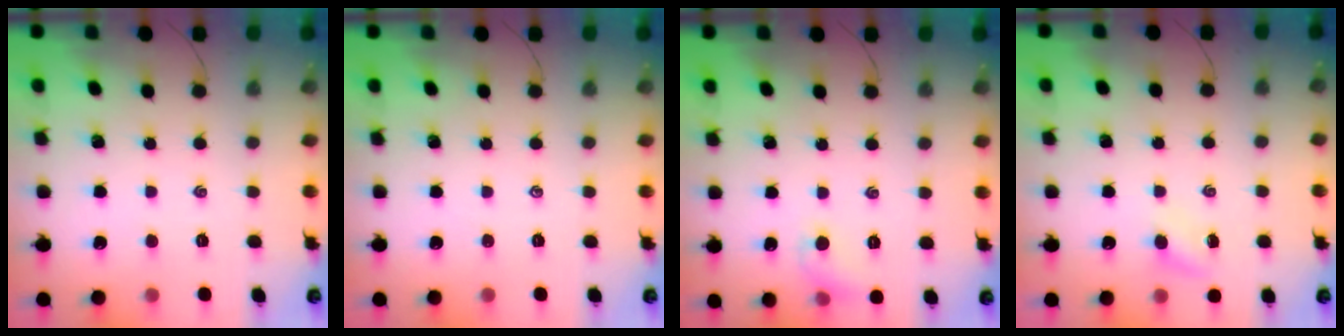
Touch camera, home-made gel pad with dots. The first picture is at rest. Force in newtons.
{"total": 0.0}
{"total": 5.8, "press": 5.7, "slide": 1.3}
{"total": 3.4, "press": 3.2, "slide": 1.2}